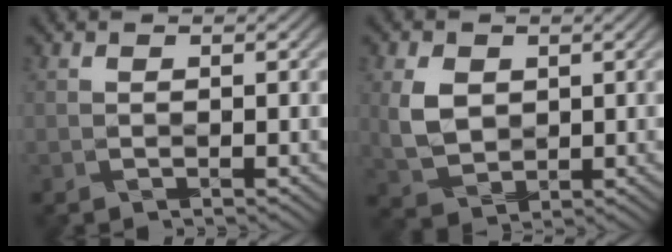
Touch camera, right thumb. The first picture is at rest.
{"total": 5.7, "force": [1.0, 4.3, 3.6], "torque": [-0.092, -0.003, 0.020]}